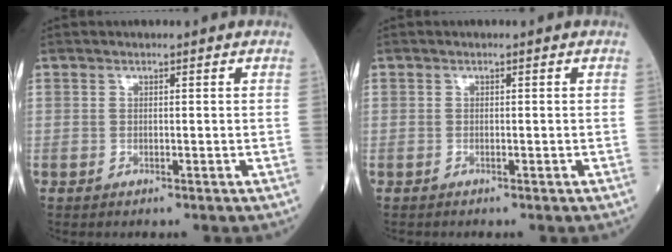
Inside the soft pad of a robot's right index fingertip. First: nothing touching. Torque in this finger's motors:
{"motor_torque": [-1.95, 0.11, -1.05, -0.21]}